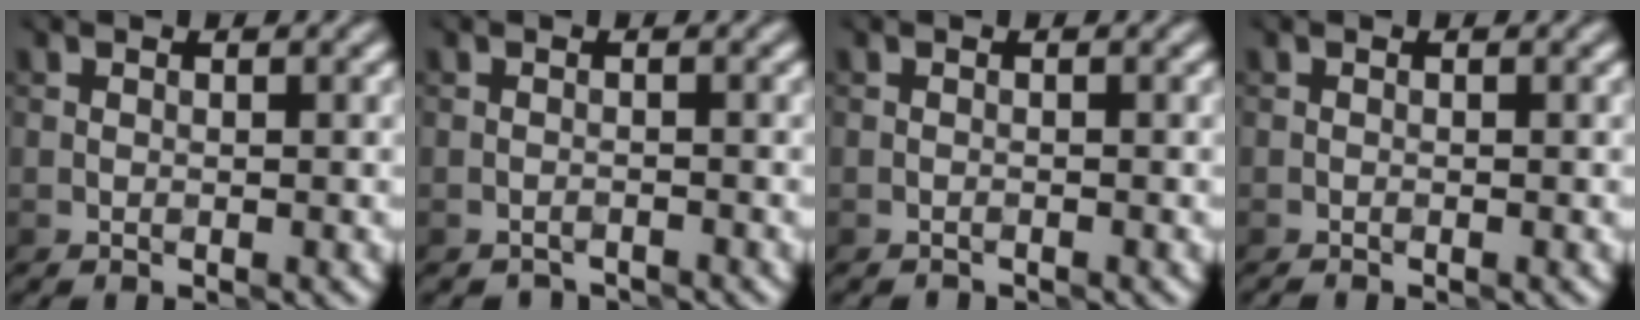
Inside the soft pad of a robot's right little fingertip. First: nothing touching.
{"total": 1.8, "force": [-1.8, 0.0, -0.3], "torque": [0.011, -0.007, -0.035]}
{"total": 0.9, "force": [-0.8, -0.2, -0.4], "torque": [0.009, -0.001, -0.017]}
{"total": 0.7, "force": [-0.6, -0.3, -0.3], "torque": [0.007, -0.002, -0.011]}